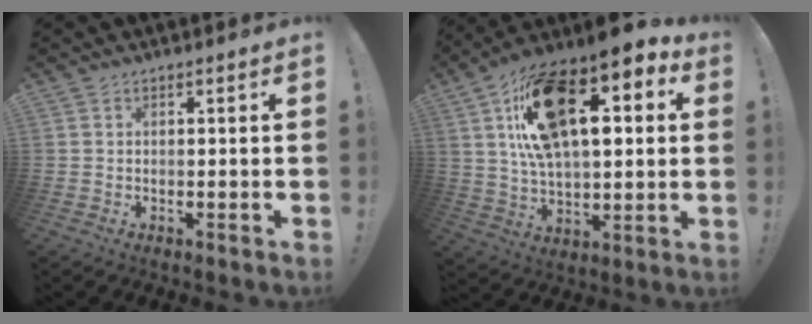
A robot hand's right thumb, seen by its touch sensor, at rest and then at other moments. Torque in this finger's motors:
{"motor_torque": [0.76, 4.25, 1.10, -0.08, 0.34]}